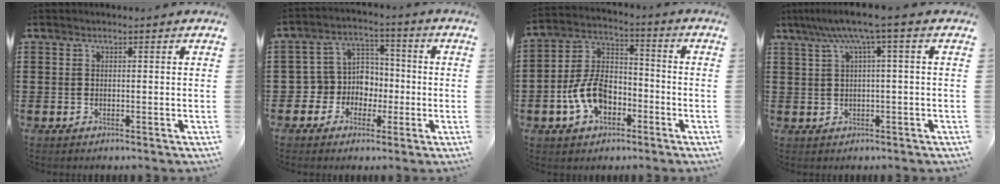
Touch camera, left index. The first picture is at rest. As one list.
[{"total": 6.5, "force": [-1.2, 6.2, 1.5], "torque": [-0.063, 0.004, -0.025]}, {"total": 9.5, "force": [-3.8, 6.1, 6.3], "torque": [-0.156, 0.013, -0.076]}, {"total": 5.6, "force": [1.8, -0.2, 5.3], "torque": [-0.104, 0.003, 0.027]}]